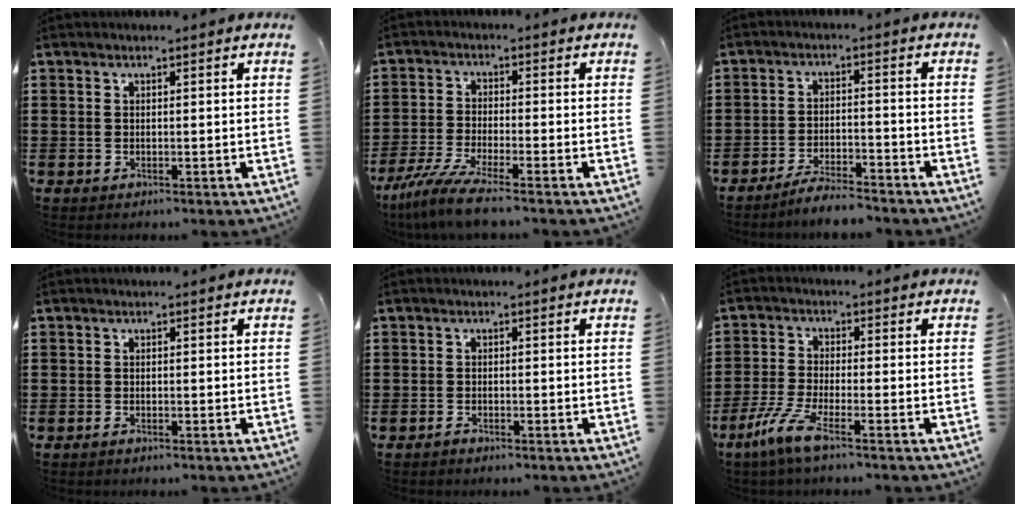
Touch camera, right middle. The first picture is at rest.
{"total": 6.3, "force": [-5.0, 0.0, 3.8], "torque": [-0.097, -0.025, -0.101]}
{"total": 4.7, "force": [-4.4, 0.1, 1.5], "torque": [-0.034, -0.003, -0.089]}
{"total": 0.5, "force": [-0.3, 0.1, 0.4], "torque": [-0.010, -0.004, -0.005]}
{"total": 0.8, "force": [-0.7, 0.1, 0.4], "torque": [-0.011, -0.005, -0.012]}
{"total": 5.9, "force": [-3.5, 0.6, 4.7], "torque": [-0.118, -0.020, -0.072]}